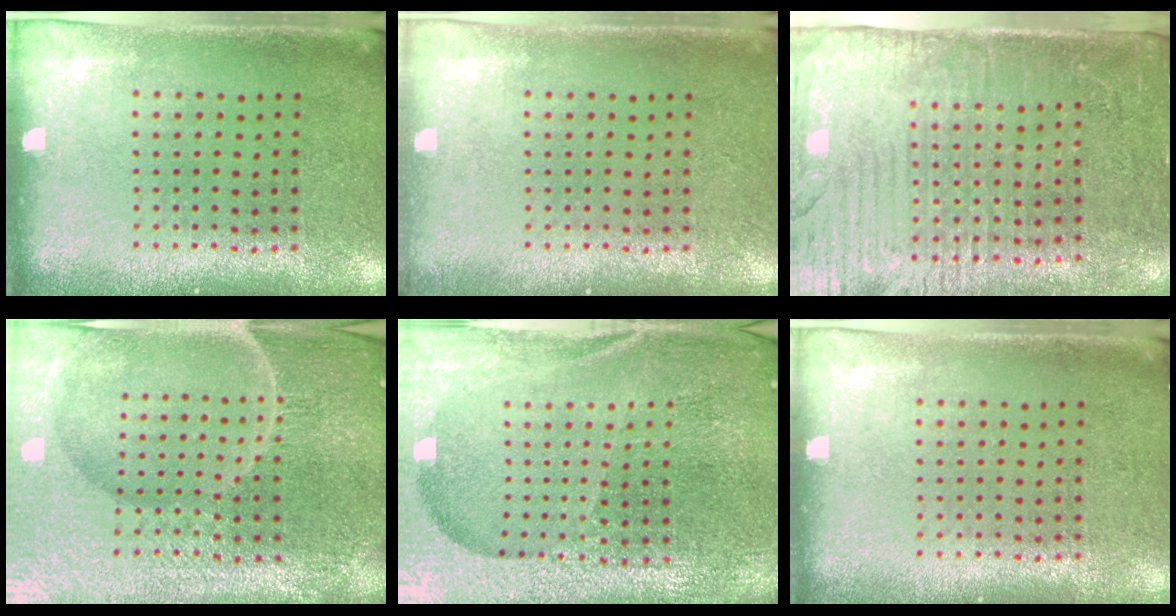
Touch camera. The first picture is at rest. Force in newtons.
{"total": 0.8, "press": 0.7, "slide": 0.4}
{"total": 4.2, "press": 3.7, "slide": 2.0}
{"total": 6.1, "press": 5.5, "slide": 2.5}
{"total": 5.1, "press": 4.8, "slide": 1.8}
{"total": 0.0}